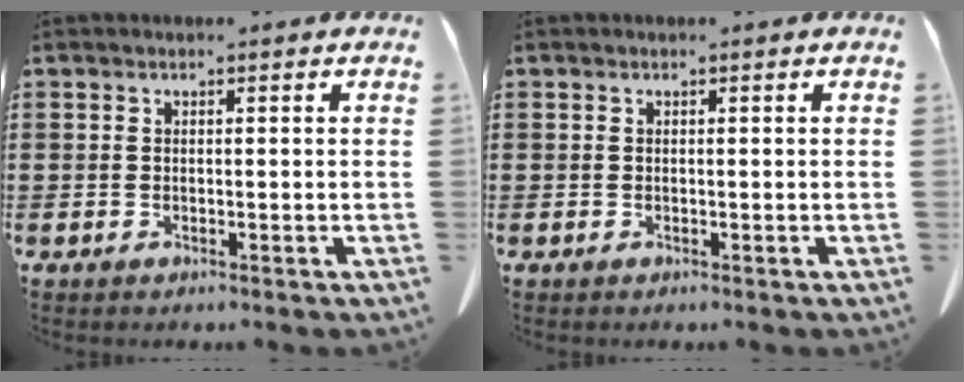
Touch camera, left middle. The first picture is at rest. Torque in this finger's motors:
{"motor_torque": [0.89, -1.25, 0.04, 0.02]}